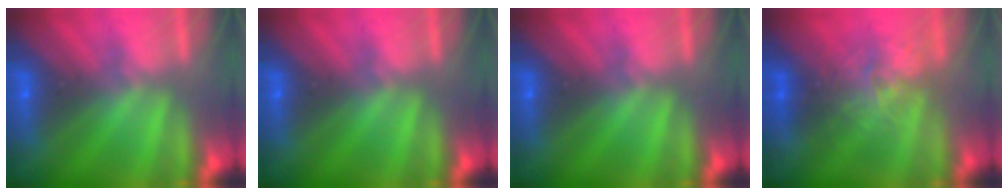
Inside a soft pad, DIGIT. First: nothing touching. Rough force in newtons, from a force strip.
{"total": 0.0}
{"total": 0.0}
{"total": 2.4}